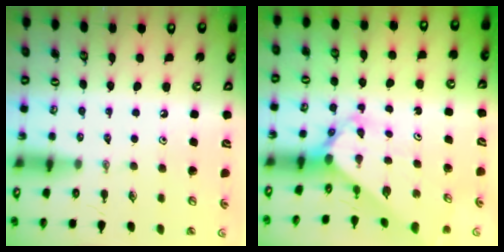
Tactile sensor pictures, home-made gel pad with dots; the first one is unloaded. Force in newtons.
{"total": 2.5, "press": 2.5, "slide": 0.2}